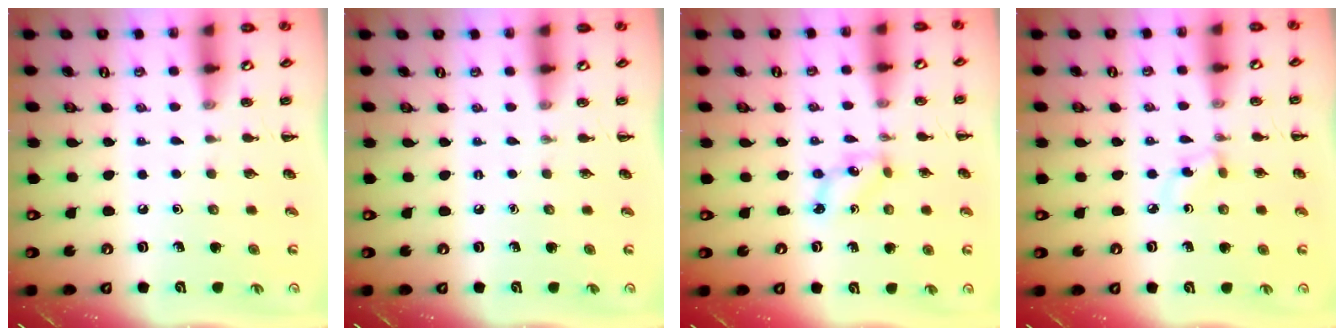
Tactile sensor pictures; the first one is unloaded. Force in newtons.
{"total": 0.0}
{"total": 2.5, "press": 2.5, "slide": 0.6}
{"total": 2.9, "press": 2.7, "slide": 1.2}